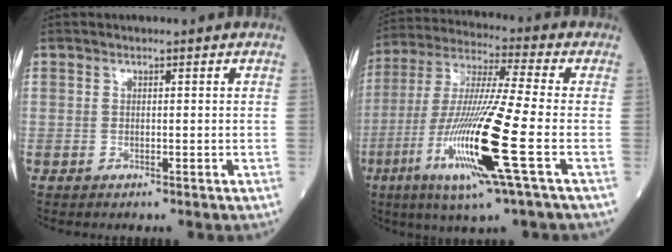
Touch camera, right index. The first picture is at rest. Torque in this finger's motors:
{"motor_torque": [1.68, -0.46, 1.05, 0.21]}